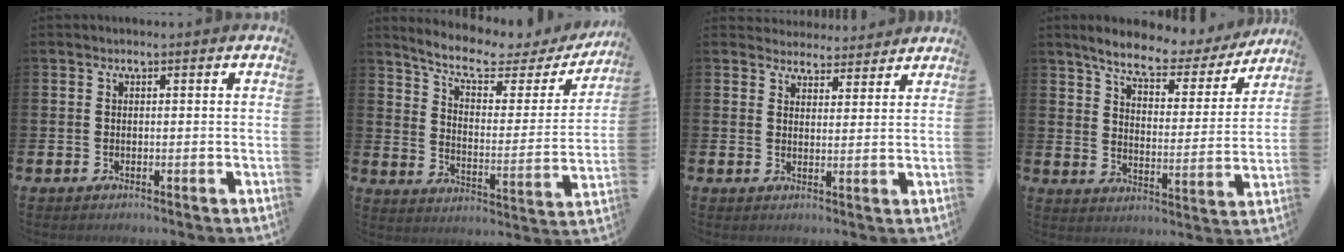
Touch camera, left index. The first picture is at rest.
{"total": 7.5, "force": [6.4, 2.2, 3.3], "torque": [-0.095, -0.039, 0.104]}
{"total": 3.6, "force": [3.5, 0.9, -0.2], "torque": [0.000, -0.024, 0.063]}
{"total": 7.8, "force": [6.9, 2.0, 3.1], "torque": [-0.081, -0.046, 0.113]}